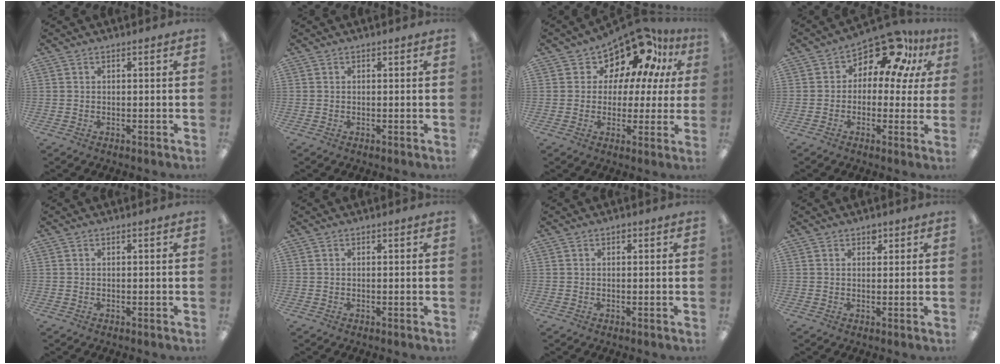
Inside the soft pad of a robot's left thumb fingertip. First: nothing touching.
{"total": 0.0}
{"total": 12.8, "force": [10.0, 6.4, 4.8], "torque": [-0.090, -0.083, 0.176]}
{"total": 12.1, "force": [8.0, 6.2, 6.6], "torque": [-0.101, -0.058, 0.142]}
{"total": 0.0}
{"total": 0.0}
{"total": 0.7, "force": [0.4, 0.5, 0.4], "torque": [-0.008, 0.003, 0.007]}
{"total": 2.0, "force": [1.4, 1.3, 0.6], "torque": [0.003, -0.005, 0.022]}